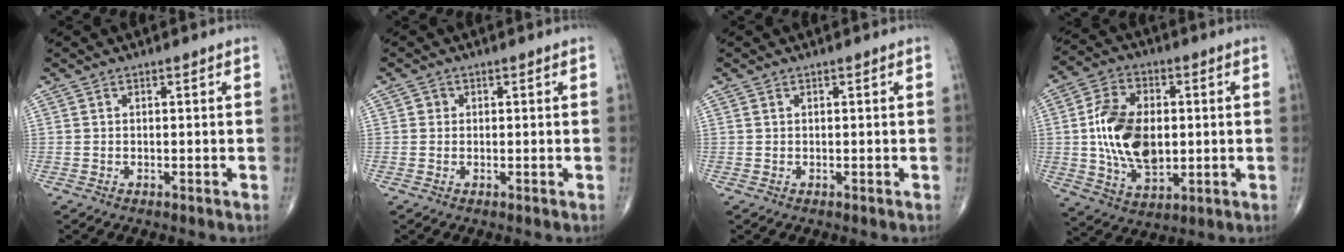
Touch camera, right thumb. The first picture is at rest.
{"total": 1.0, "force": [0.1, 1.0, 0.2], "torque": [0.003, 0.002, 0.000]}
{"total": 0.0}
{"total": 15.9, "force": [0.5, 9.9, 12.3], "torque": [-0.207, 0.000, 0.016]}